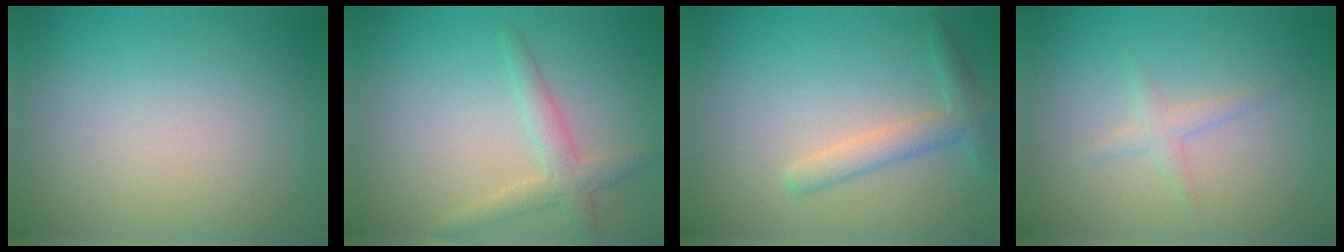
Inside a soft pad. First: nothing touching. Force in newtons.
{"total": 2.6, "press": 2.6, "slide": 0.1}
{"total": 2.6, "press": 2.6, "slide": 0.1}
{"total": 1.3, "press": 1.3, "slide": 0.1}